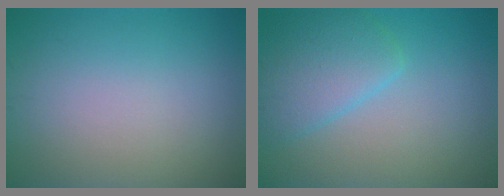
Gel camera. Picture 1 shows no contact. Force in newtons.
{"total": 4.2, "press": 4.2, "slide": 0.3}